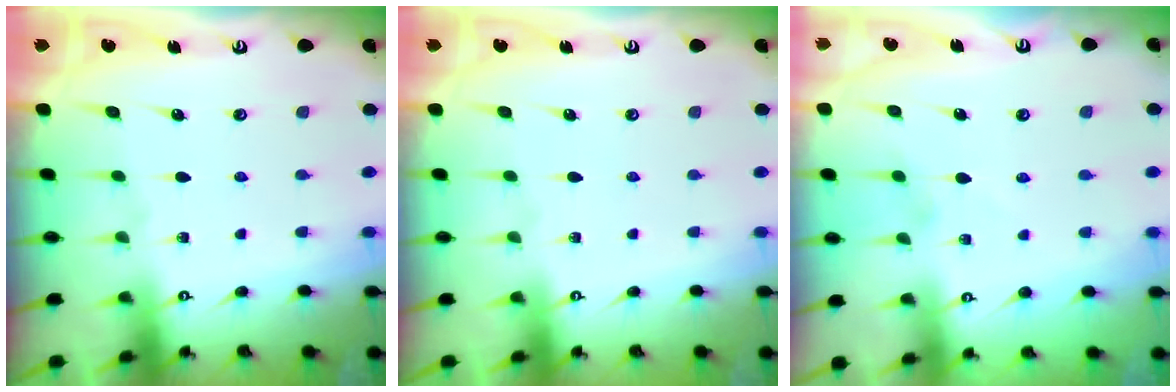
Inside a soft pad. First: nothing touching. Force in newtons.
{"total": 0.0}
{"total": 1.3, "press": 1.3, "slide": 0.3}